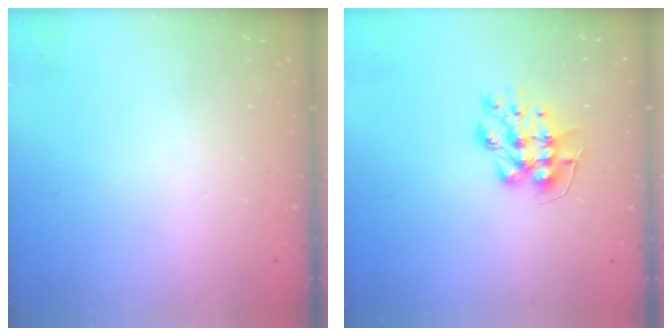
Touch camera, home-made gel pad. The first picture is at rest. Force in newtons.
{"total": 9.6, "press": 9.5, "slide": 0.8}